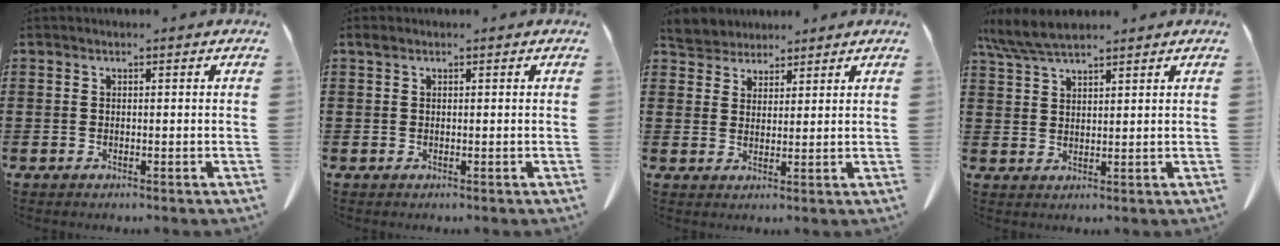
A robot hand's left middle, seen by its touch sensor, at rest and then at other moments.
{"total": 0.6, "force": [0.3, 0.4, 0.2], "torque": [-0.007, 0.003, 0.007]}
{"total": 4.1, "force": [3.8, 1.5, 0.1], "torque": [-0.019, -0.009, 0.073]}
{"total": 5.7, "force": [4.7, 0.9, 3.0], "torque": [-0.071, -0.009, 0.090]}